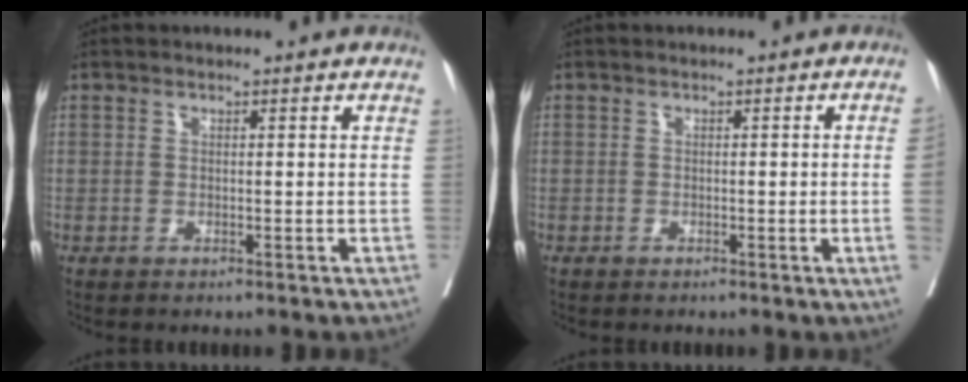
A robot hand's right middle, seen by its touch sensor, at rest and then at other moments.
{"total": 1.9, "force": [-0.3, -0.7, 1.7], "torque": [-0.019, -0.002, -0.002]}